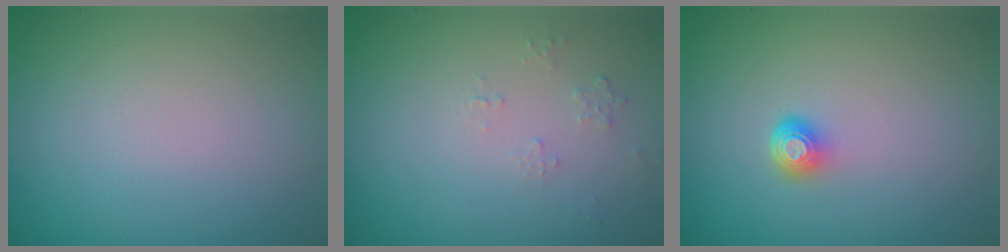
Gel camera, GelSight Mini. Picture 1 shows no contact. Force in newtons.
{"total": 0.6, "press": 0.4, "slide": 0.5}
{"total": 1.6, "press": 1.2, "slide": 1.0}